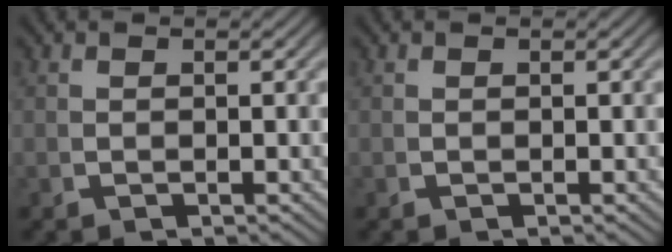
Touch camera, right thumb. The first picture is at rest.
{"total": 0.0}